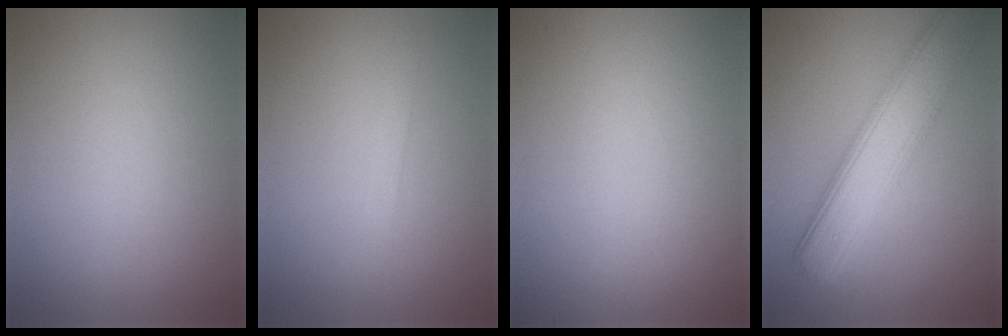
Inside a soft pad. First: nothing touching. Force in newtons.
{"total": 0.9, "press": 0.8, "slide": 0.1}
{"total": 0.0}
{"total": 6.8, "press": 6.8, "slide": 0.1}